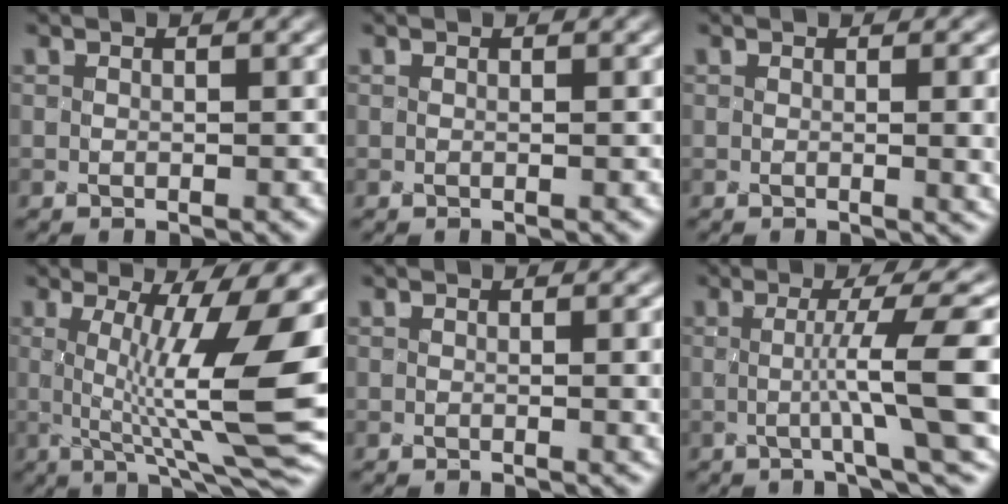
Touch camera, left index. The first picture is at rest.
{"total": 0.0}
{"total": 3.6, "force": [-0.2, 1.5, 3.3], "torque": [-0.014, 0.009, 0.009]}
{"total": 12.6, "force": [0.3, 2.6, 12.3], "torque": [-0.176, 0.010, 0.020]}
{"total": 2.0, "force": [-0.1, 0.7, 1.9], "torque": [-0.012, 0.003, 0.007]}
{"total": 7.8, "force": [-1.0, 1.0, 7.6], "torque": [-0.104, 0.008, -0.001]}